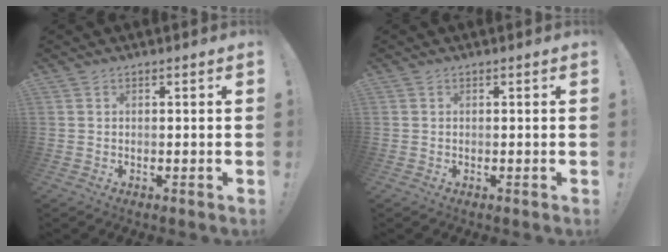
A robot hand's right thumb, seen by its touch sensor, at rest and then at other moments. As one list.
[{"total": 0.0}]